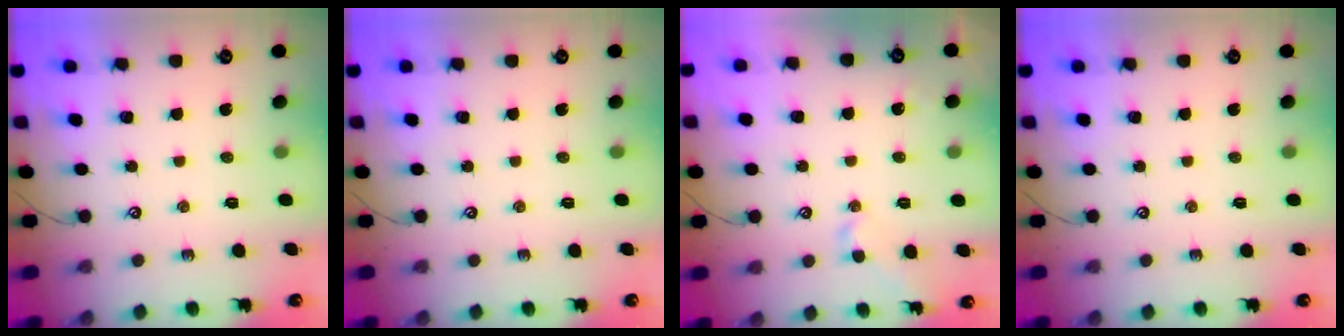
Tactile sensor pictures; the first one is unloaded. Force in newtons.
{"total": 0.0}
{"total": 0.8, "press": 0.6, "slide": 0.5}
{"total": 0.0}